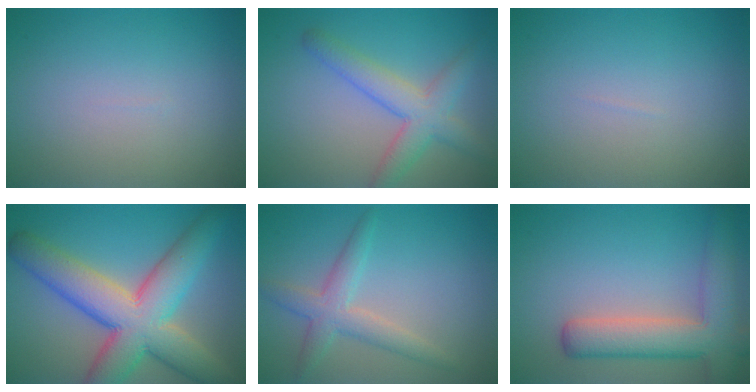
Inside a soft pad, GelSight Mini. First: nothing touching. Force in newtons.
{"total": 4.5, "press": 4.5, "slide": 0.2}
{"total": 0.0}
{"total": 11.2, "press": 11.2, "slide": 0.5}
{"total": 3.3, "press": 3.3, "slide": 0.0}
{"total": 6.8, "press": 6.7, "slide": 0.6}